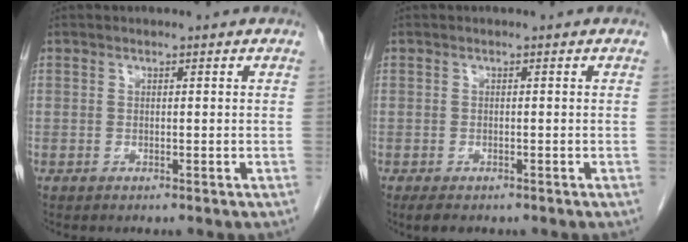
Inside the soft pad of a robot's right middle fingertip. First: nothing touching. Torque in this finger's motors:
{"motor_torque": [0.80, -0.33, -0.02, 0.01]}